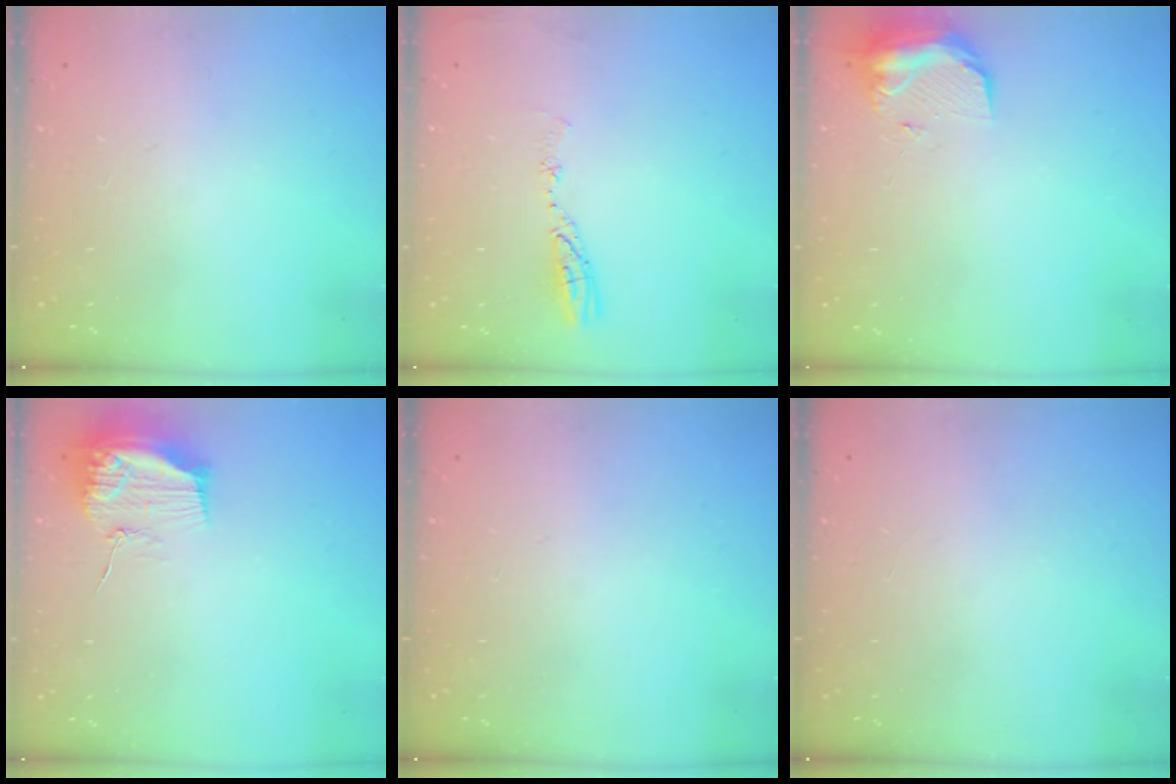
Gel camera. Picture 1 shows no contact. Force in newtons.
{"total": 5.0, "press": 5.0, "slide": 0.6}
{"total": 9.7, "press": 9.6, "slide": 0.9}
{"total": 15.6, "press": 15.6, "slide": 0.1}
{"total": 0.0}
{"total": 0.0}